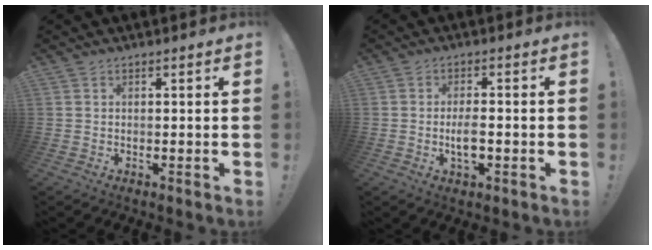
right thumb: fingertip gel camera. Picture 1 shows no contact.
{"total": 5.4, "force": [-1.3, 2.2, 4.7], "torque": [-0.086, 0.001, -0.025]}